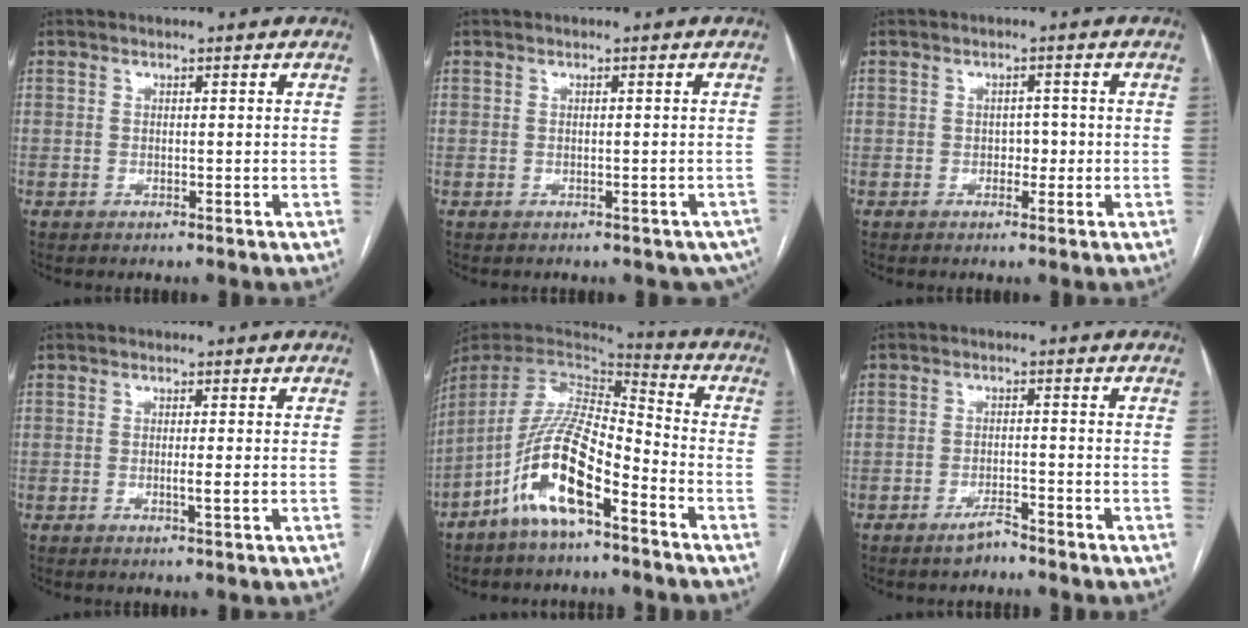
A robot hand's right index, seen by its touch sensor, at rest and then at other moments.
{"total": 5.3, "force": [-3.8, 3.3, 1.6], "torque": [0.002, 0.005, -0.041]}
{"total": 1.8, "force": [-0.4, 1.2, 1.3], "torque": [-0.011, 0.005, -0.006]}
{"total": 1.7, "force": [-0.3, -0.2, 1.6], "torque": [-0.029, -0.004, -0.004]}
{"total": 14.7, "force": [-7.9, 3.5, 11.9], "torque": [-0.241, -0.001, -0.145]}
{"total": 2.7, "force": [-2.3, 0.4, 1.3], "torque": [-0.024, -0.001, -0.040]}